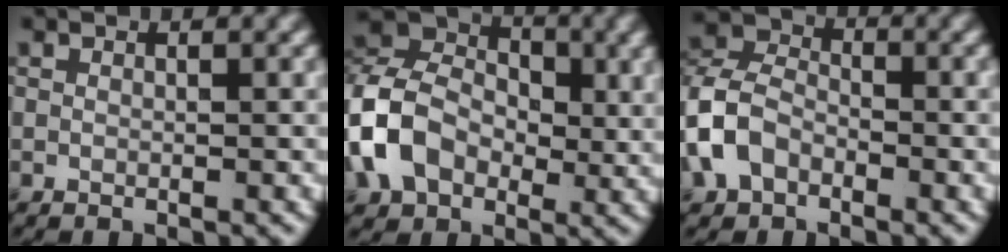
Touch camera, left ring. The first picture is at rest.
{"total": 9.4, "force": [-1.6, 7.2, 5.7], "torque": [-0.114, 0.006, -0.048]}
{"total": 5.9, "force": [-2.3, 4.2, 3.3], "torque": [-0.075, 0.009, -0.060]}